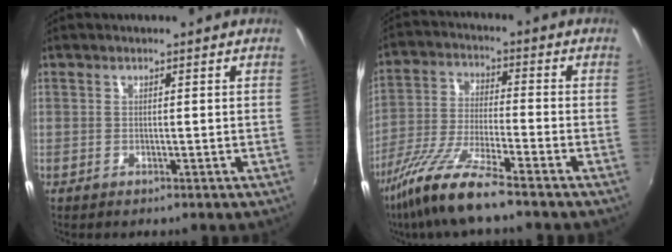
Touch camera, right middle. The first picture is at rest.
{"total": 11.4, "force": [-8.4, 0.1, 7.7], "torque": [-0.161, -0.018, -0.161]}